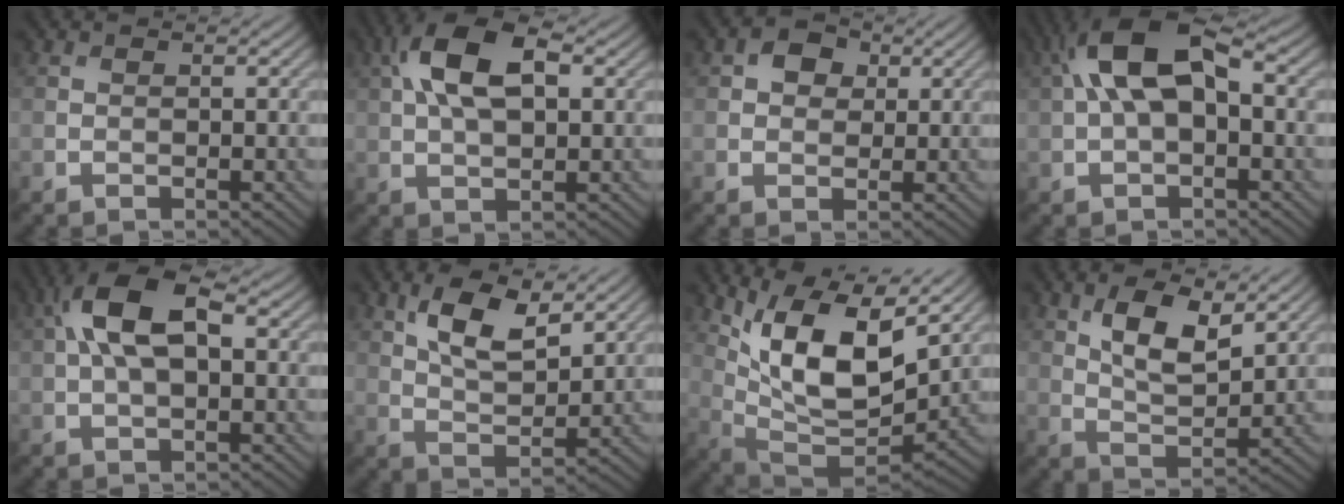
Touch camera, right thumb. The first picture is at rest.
{"total": 10.3, "force": [2.9, 5.1, 8.4], "torque": [-0.176, 0.021, 0.044]}
{"total": 3.3, "force": [1.1, 2.6, 1.7], "torque": [-0.032, 0.005, 0.012]}
{"total": 10.4, "force": [1.8, 5.1, 8.8], "torque": [-0.176, 0.027, 0.022]}
{"total": 9.4, "force": [2.0, 4.5, 8.0], "torque": [-0.165, 0.021, 0.026]}
{"total": 8.6, "force": [4.4, 3.7, 6.4], "torque": [-0.131, 0.003, 0.086]}
{"total": 13.5, "force": [6.0, 5.5, 10.8], "torque": [-0.213, -0.004, 0.118]}
{"total": 8.1, "force": [3.9, 3.6, 6.2], "torque": [-0.121, 0.000, 0.073]}